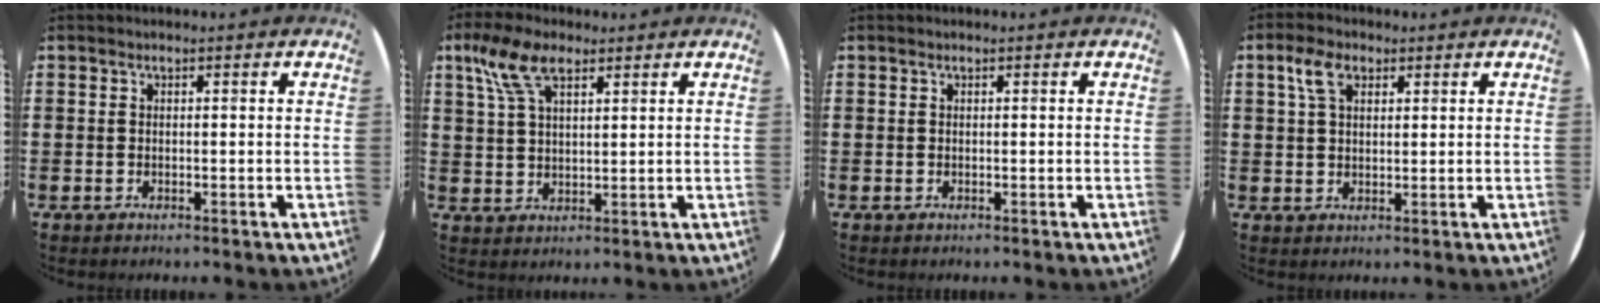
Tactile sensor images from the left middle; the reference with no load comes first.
{"total": 6.9, "force": [4.2, 3.0, 4.7], "torque": [-0.103, 0.004, 0.076]}
{"total": 0.0}
{"total": 4.2, "force": [2.4, 2.3, 2.6], "torque": [-0.060, 0.008, 0.044]}